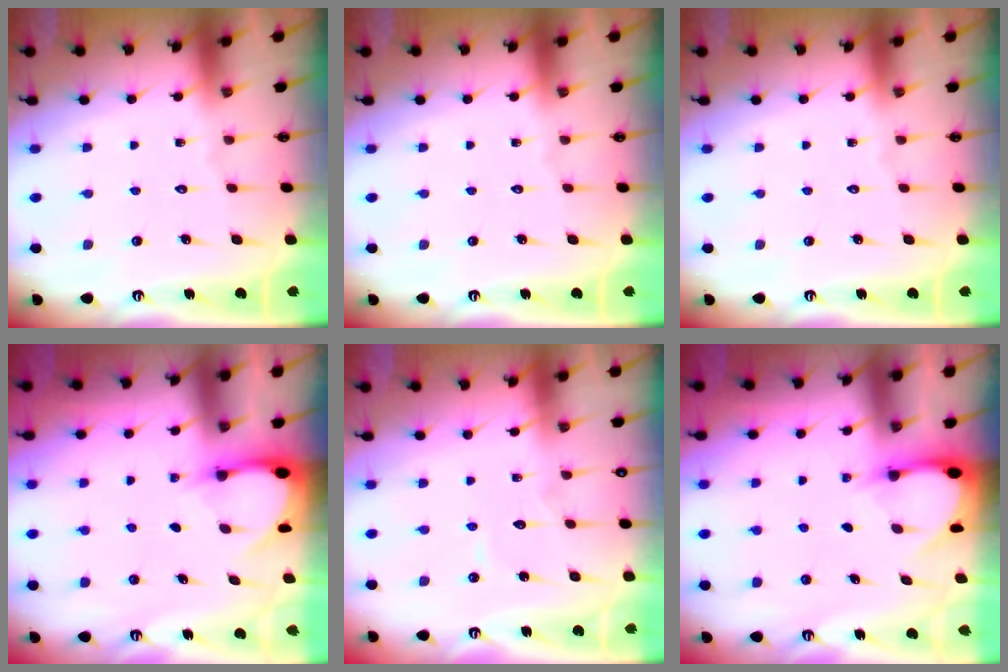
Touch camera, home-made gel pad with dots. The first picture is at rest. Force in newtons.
{"total": 0.0}
{"total": 0.0}
{"total": 2.9, "press": 2.9, "slide": 0.3}
{"total": 4.9, "press": 4.9, "slide": 0.3}
{"total": 2.9, "press": 2.9, "slide": 0.3}